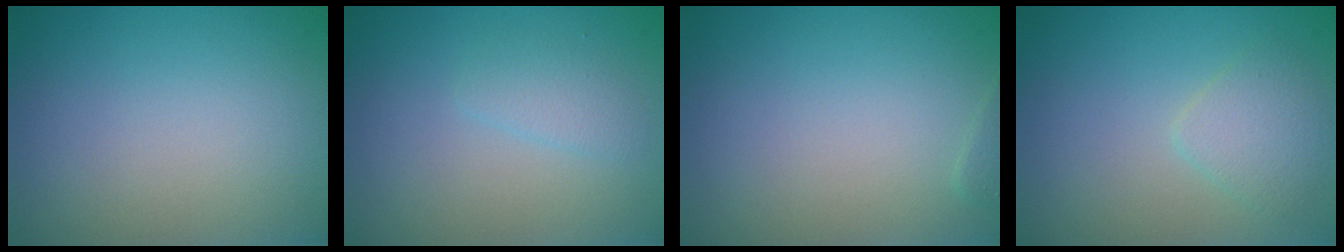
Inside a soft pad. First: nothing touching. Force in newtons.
{"total": 1.4, "press": 1.4, "slide": 0.1}
{"total": 0.5, "press": 0.5, "slide": 0.0}
{"total": 2.0, "press": 2.0, "slide": 0.1}